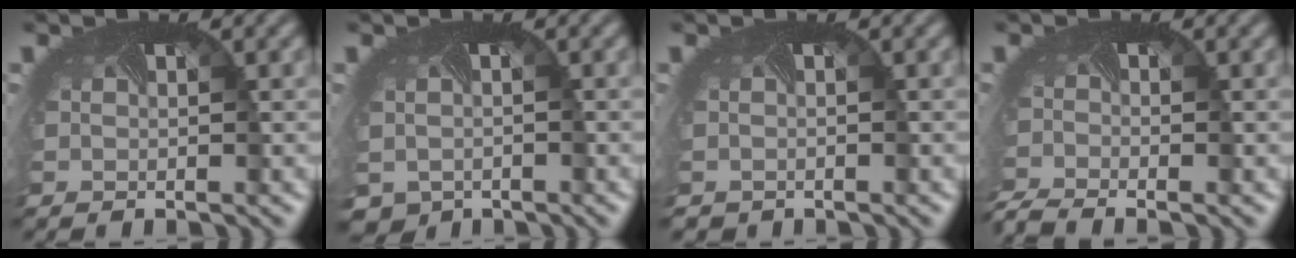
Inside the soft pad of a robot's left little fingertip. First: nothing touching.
{"total": 3.2, "force": [-1.9, 2.3, 1.1], "torque": [-0.024, -0.021, -0.024]}
{"total": 0.6, "force": [-0.4, 0.3, -0.3], "torque": [0.008, -0.007, -0.007]}
{"total": 3.0, "force": [-2.9, 0.2, 0.9], "torque": [-0.026, -0.023, -0.064]}